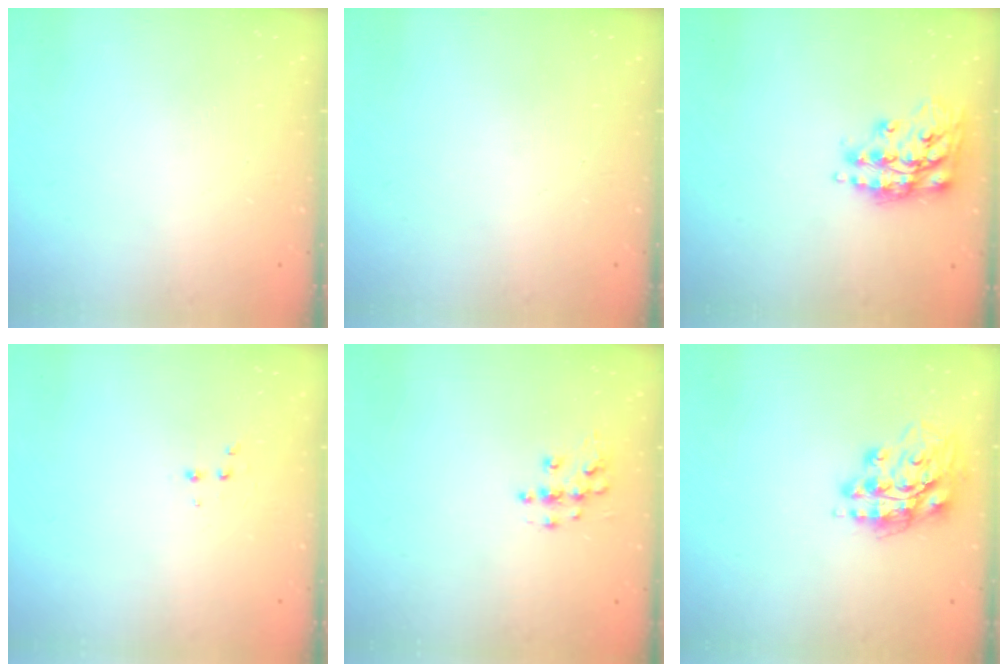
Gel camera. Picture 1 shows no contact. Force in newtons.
{"total": 0.0}
{"total": 14.8, "press": 14.7, "slide": 1.5}
{"total": 1.9, "press": 1.9, "slide": 0.2}
{"total": 7.3, "press": 7.3, "slide": 0.2}
{"total": 15.4, "press": 15.3, "slide": 1.9}